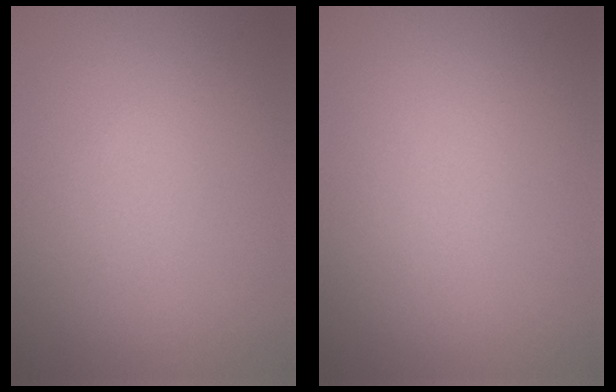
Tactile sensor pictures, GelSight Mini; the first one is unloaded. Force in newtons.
{"total": 0.0}